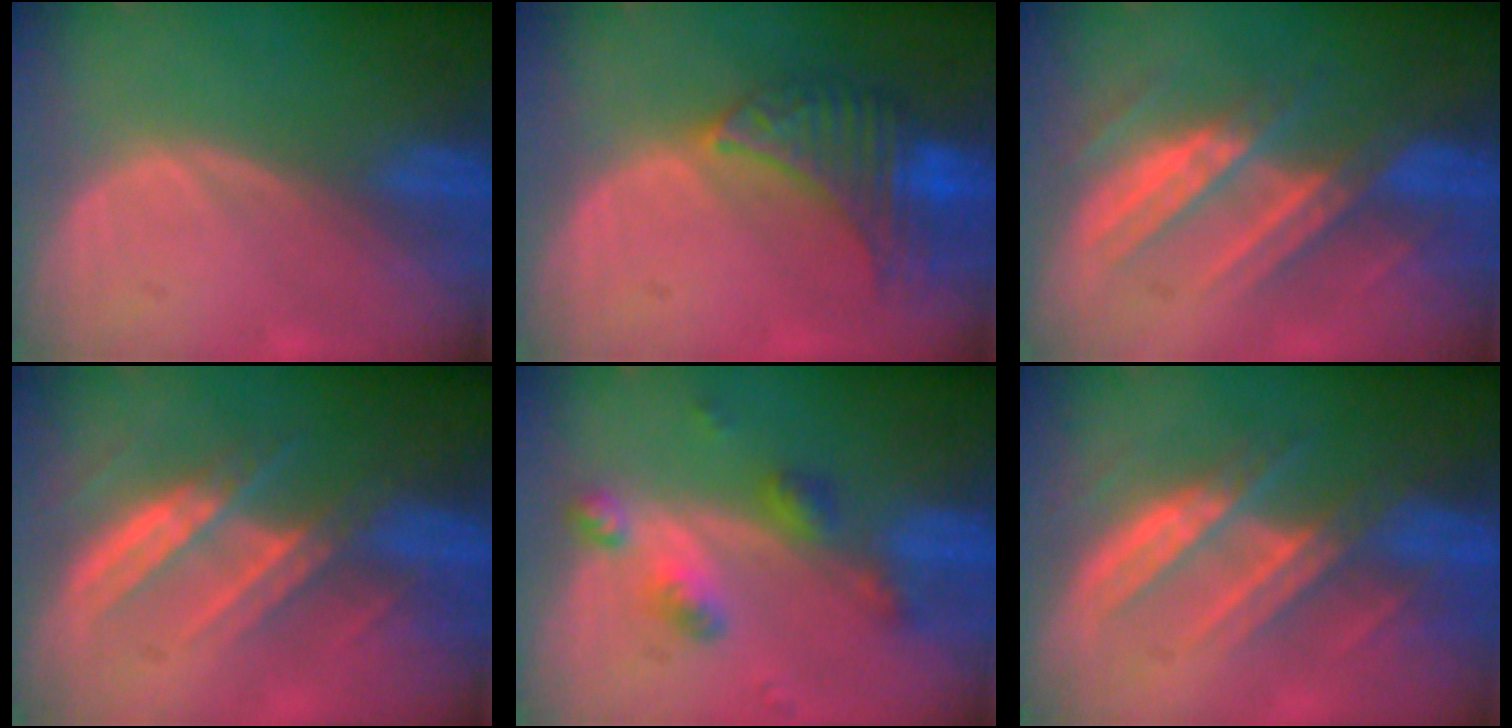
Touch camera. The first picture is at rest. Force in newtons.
{"total": 7.3, "press": 7.0, "slide": 1.9}
{"total": 7.3, "press": 7.3, "slide": 1.0}
{"total": 7.2, "press": 6.8, "slide": 2.2}
{"total": 6.1, "press": 5.3, "slide": 3.0}
{"total": 7.4, "press": 7.2, "slide": 2.0}